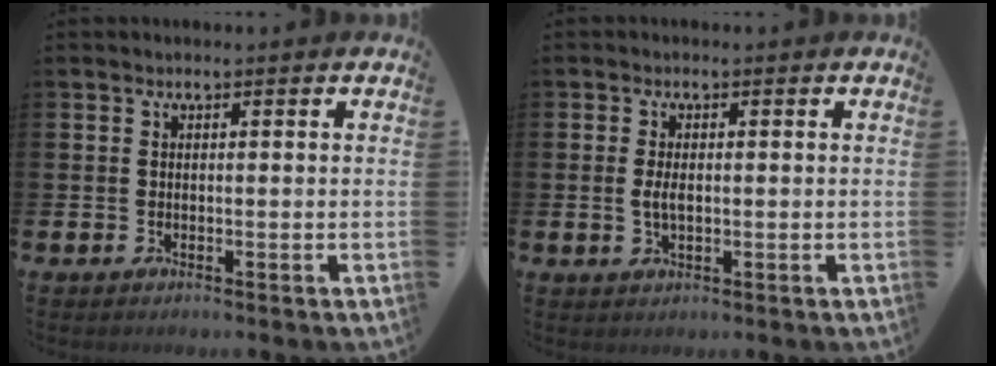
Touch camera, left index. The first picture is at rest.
{"total": 2.3, "force": [0.0, 1.1, 2.0], "torque": [-0.034, 0.004, -0.004]}